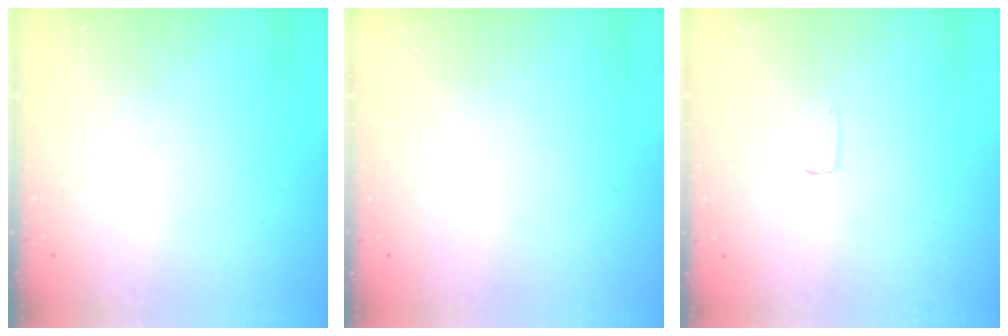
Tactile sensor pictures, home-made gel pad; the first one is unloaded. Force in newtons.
{"total": 0.0}
{"total": 2.5, "press": 2.5, "slide": 0.1}